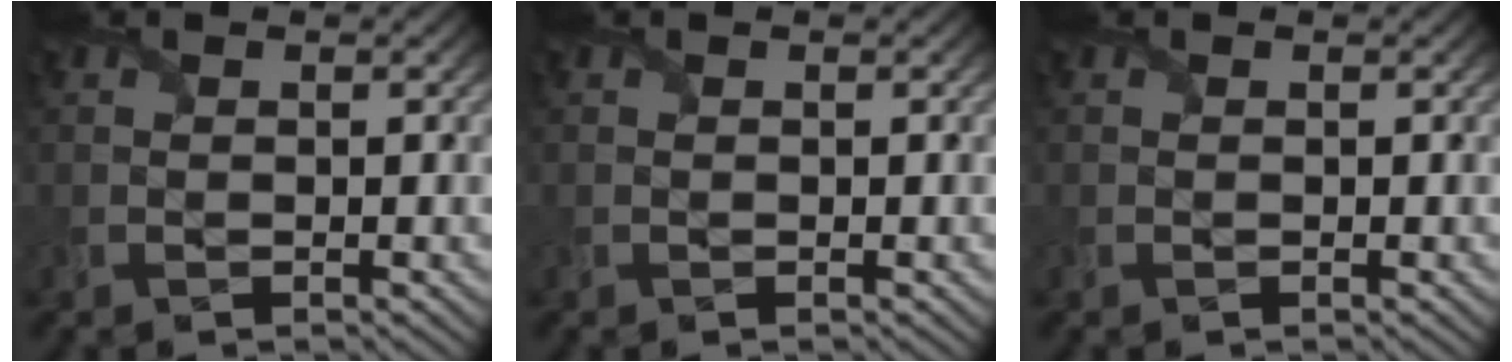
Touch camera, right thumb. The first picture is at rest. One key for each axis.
{"total": 0.0}
{"total": 0.0}